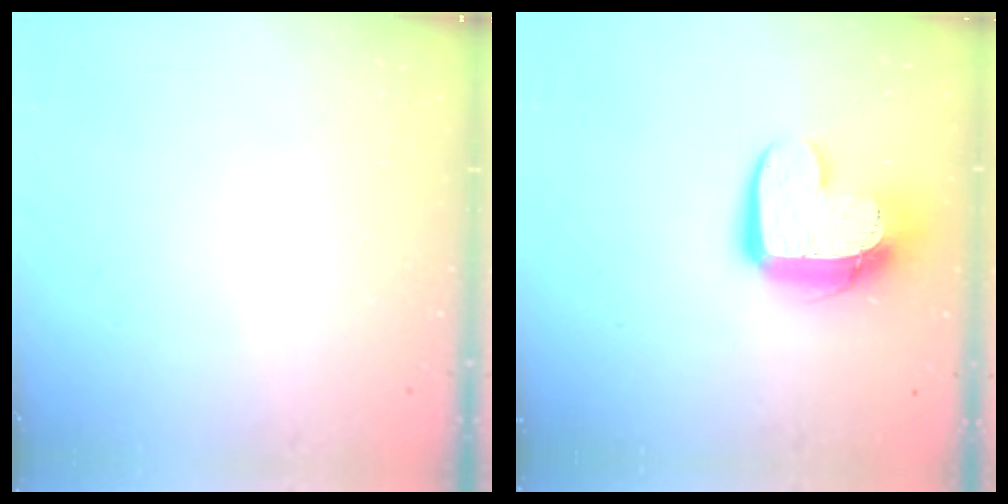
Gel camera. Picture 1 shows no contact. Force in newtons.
{"total": 14.4, "press": 14.3, "slide": 1.2}